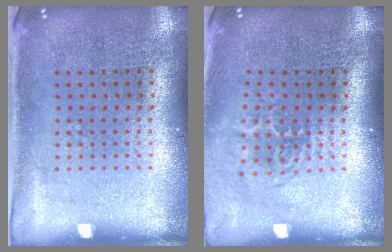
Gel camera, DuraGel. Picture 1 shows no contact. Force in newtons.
{"total": 1.8, "press": 1.2, "slide": 1.3}